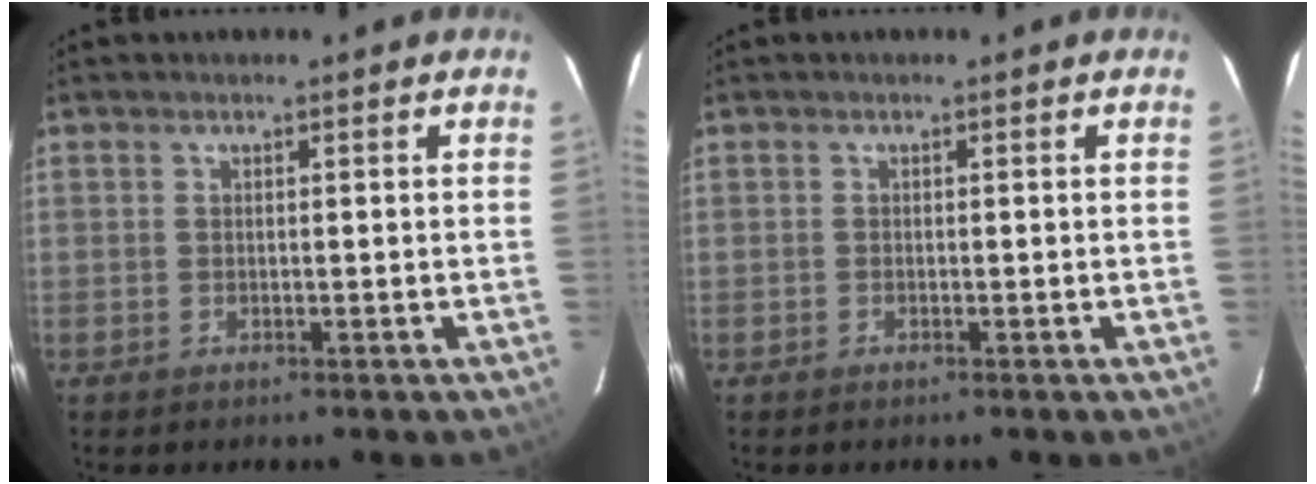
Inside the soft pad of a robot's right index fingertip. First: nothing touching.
{"total": 0.0}